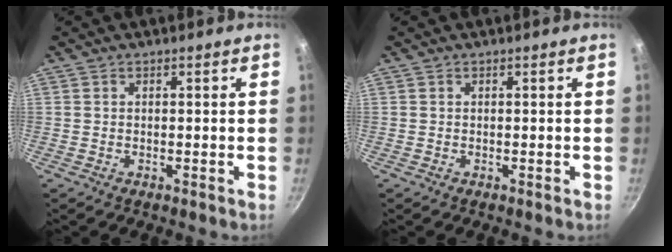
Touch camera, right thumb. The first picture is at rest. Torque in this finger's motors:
{"motor_torque": [0.00, 0.00, -0.03, -0.03, 0.00]}